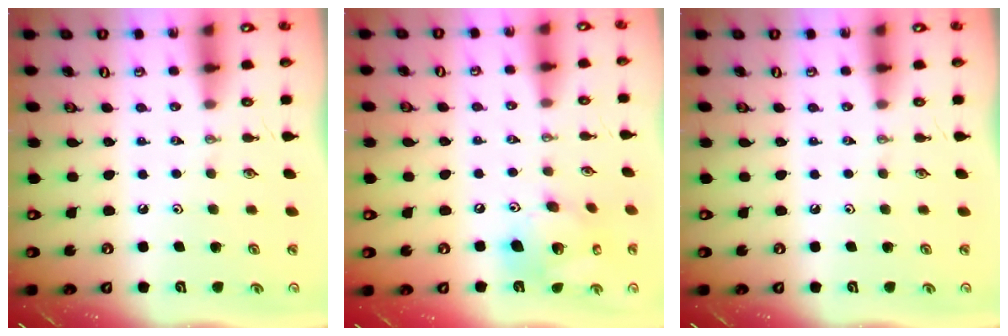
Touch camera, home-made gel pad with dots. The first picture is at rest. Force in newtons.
{"total": 17.3, "press": 16.9, "slide": 3.6}
{"total": 0.0}